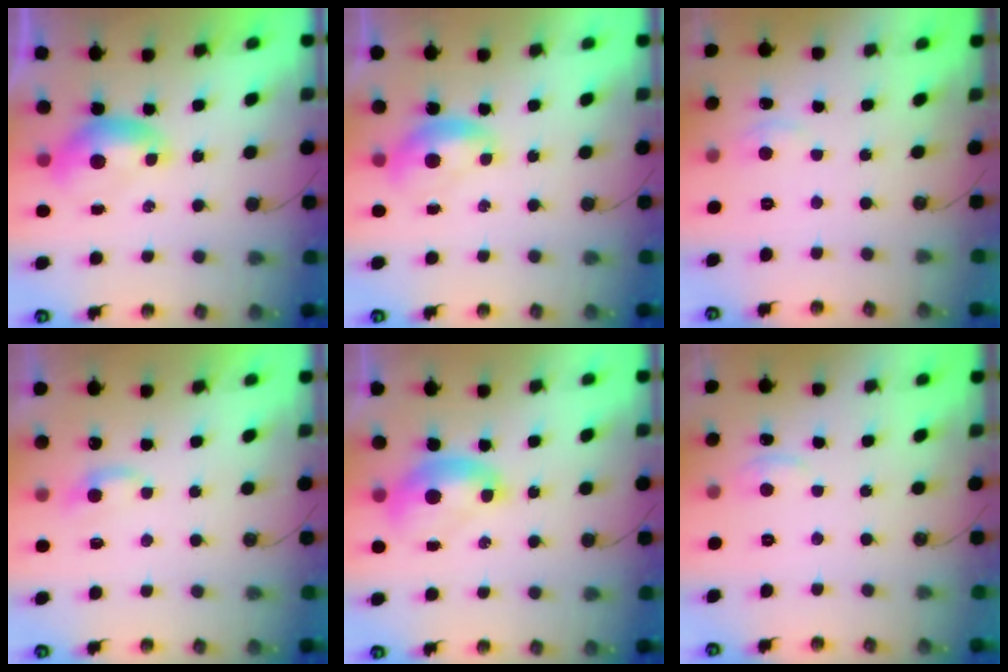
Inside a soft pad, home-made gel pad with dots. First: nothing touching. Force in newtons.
{"total": 1.1, "press": 0.8, "slide": 0.8}
{"total": 2.1, "press": 2.0, "slide": 0.7}
{"total": 2.0, "press": 2.0, "slide": 0.5}
{"total": 2.3, "press": 2.3, "slide": 0.3}
{"total": 1.8, "press": 1.7, "slide": 0.6}